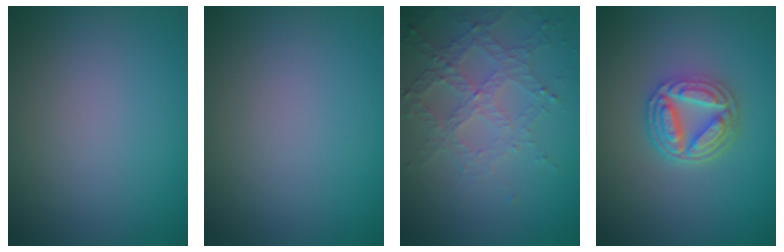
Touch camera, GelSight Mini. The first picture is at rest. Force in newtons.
{"total": 0.0}
{"total": 3.9, "press": 3.0, "slide": 2.5}
{"total": 5.0, "press": 3.7, "slide": 3.3}